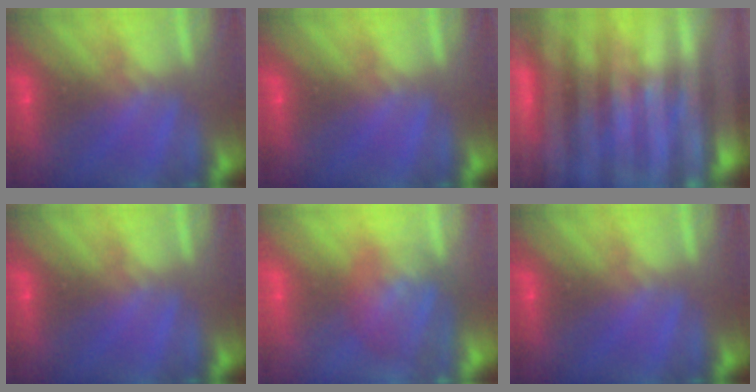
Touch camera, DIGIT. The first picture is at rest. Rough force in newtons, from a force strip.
{"total": 0.0}
{"total": 7.3}
{"total": 0.0}
{"total": 2.9}
{"total": 0.0}